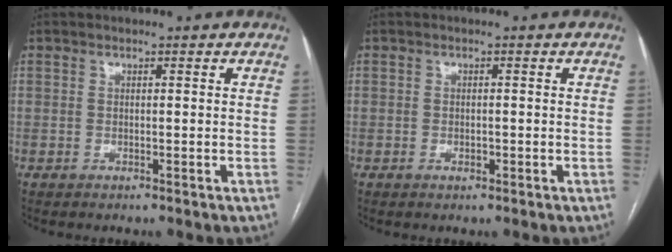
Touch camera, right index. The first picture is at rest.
{"total": 1.0, "force": [-0.5, 0.5, 0.7], "torque": [-0.013, 0.000, -0.005]}